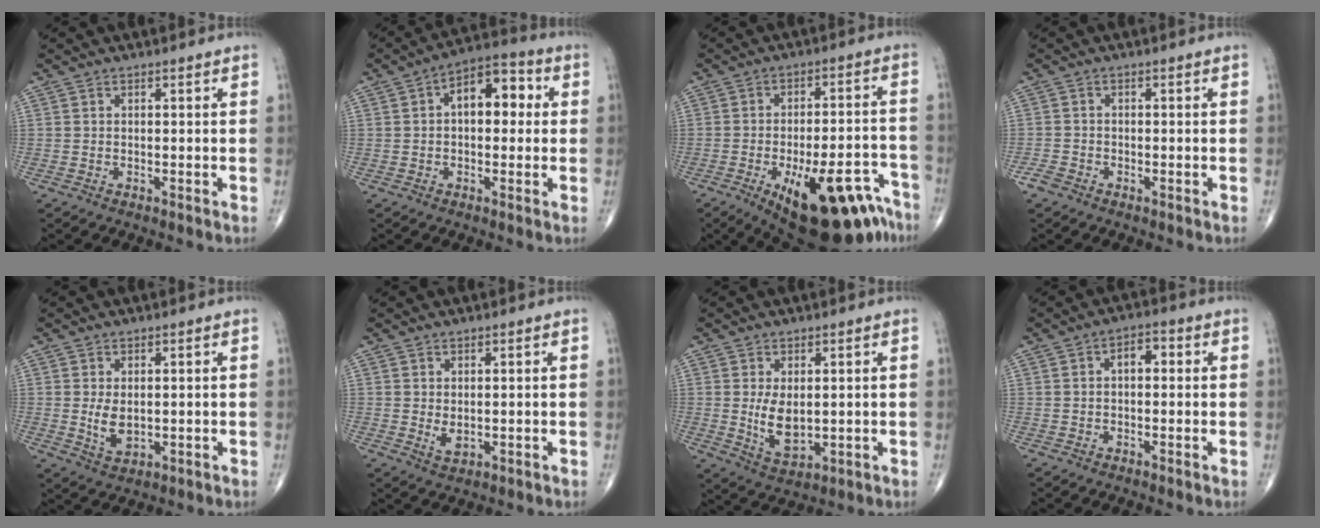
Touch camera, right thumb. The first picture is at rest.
{"total": 9.9, "force": [1.4, 5.8, 7.9], "torque": [-0.090, 0.029, 0.012]}
{"total": 21.0, "force": [-12.8, 7.6, 14.8], "torque": [-0.133, 0.065, -0.175]}
{"total": 1.8, "force": [-1.2, 1.2, 0.6], "torque": [-0.011, 0.002, -0.027]}
{"total": 4.1, "force": [0.3, 2.4, 3.3], "torque": [-0.057, -0.013, 0.015]}
{"total": 2.3, "force": [0.2, 1.3, 1.9], "torque": [-0.032, -0.007, 0.011]}
{"total": 6.5, "force": [0.5, 3.6, 5.4], "torque": [-0.087, -0.019, 0.024]}
{"total": 3.5, "force": [0.4, 2.1, 2.8], "torque": [-0.031, 0.014, 0.000]}